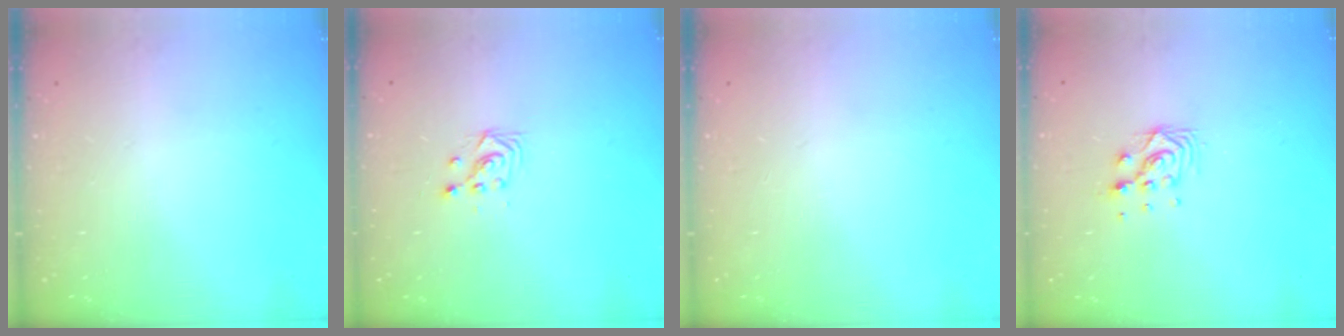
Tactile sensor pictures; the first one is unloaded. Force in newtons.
{"total": 2.9, "press": 2.9, "slide": 0.2}
{"total": 0.0}
{"total": 7.6, "press": 7.5, "slide": 0.5}